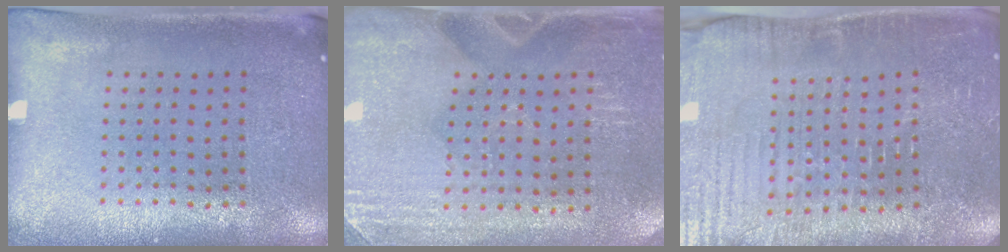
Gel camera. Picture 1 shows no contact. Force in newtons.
{"total": 3.0, "press": 2.8, "slide": 1.0}
{"total": 4.2, "press": 4.2, "slide": 0.4}